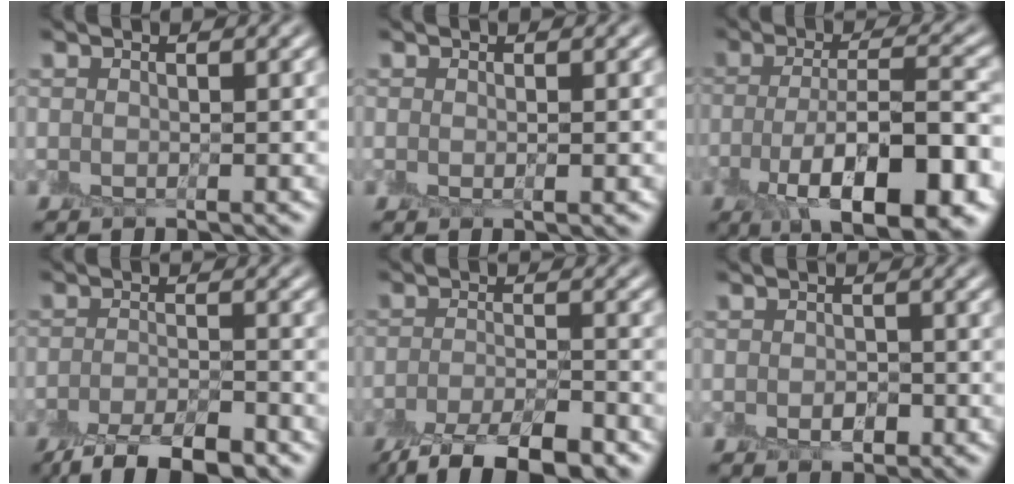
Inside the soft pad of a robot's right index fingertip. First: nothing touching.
{"total": 0.7, "force": [-0.1, 0.0, 0.7], "torque": [-0.011, -0.005, -0.002]}
{"total": 10.9, "force": [-4.6, 3.6, 9.2], "torque": [-0.151, -0.012, -0.071]}
{"total": 6.2, "force": [-4.7, 1.8, 3.6], "torque": [-0.058, -0.011, -0.083]}
{"total": 7.3, "force": [-5.4, 2.1, 4.4], "torque": [-0.072, -0.013, -0.096]}
{"total": 1.5, "force": [-0.6, 1.0, 1.0], "torque": [-0.017, -0.007, -0.010]}